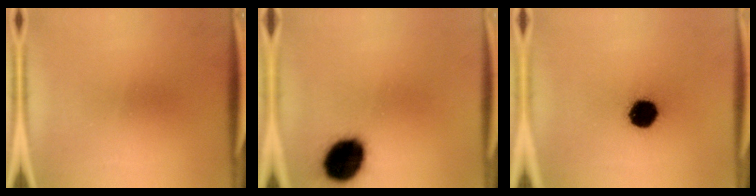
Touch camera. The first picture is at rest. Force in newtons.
{"total": 15.1}
{"total": 11.5}